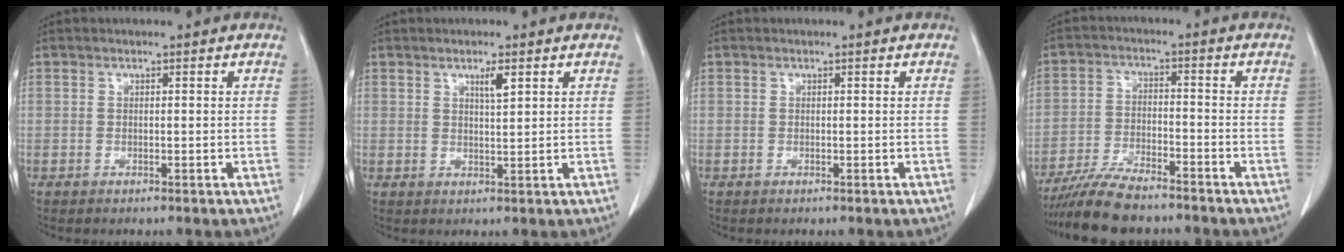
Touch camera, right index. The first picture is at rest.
{"total": 2.4, "force": [1.3, 0.1, 2.0], "torque": [-0.037, -0.004, 0.023]}
{"total": 0.0}
{"total": 9.4, "force": [-8.3, 1.7, 4.1], "torque": [-0.071, -0.019, -0.145]}